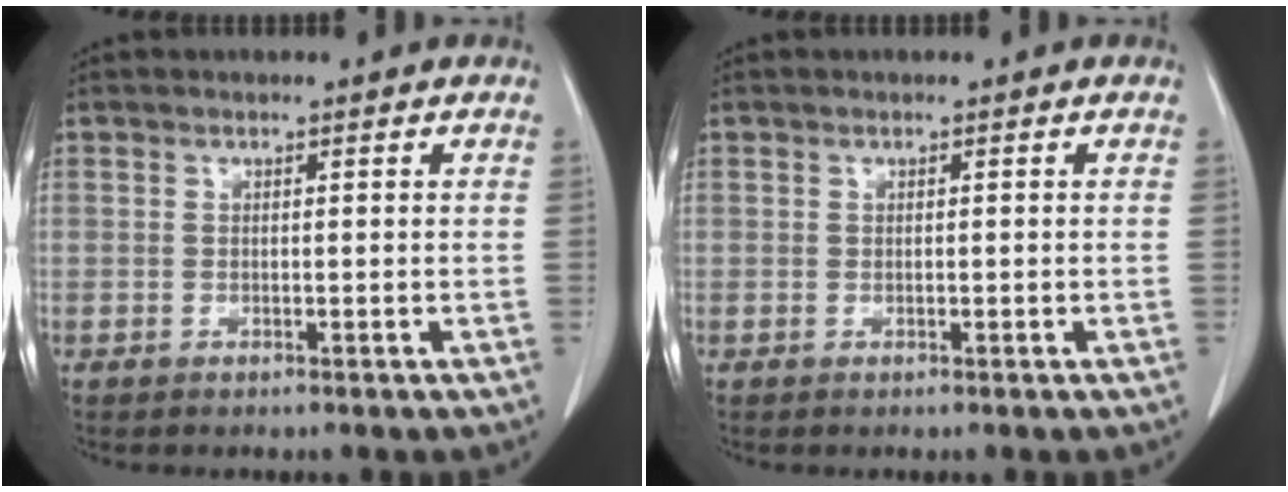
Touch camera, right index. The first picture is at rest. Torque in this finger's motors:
{"motor_torque": [-0.01, 0.01, 0.00, 0.00]}